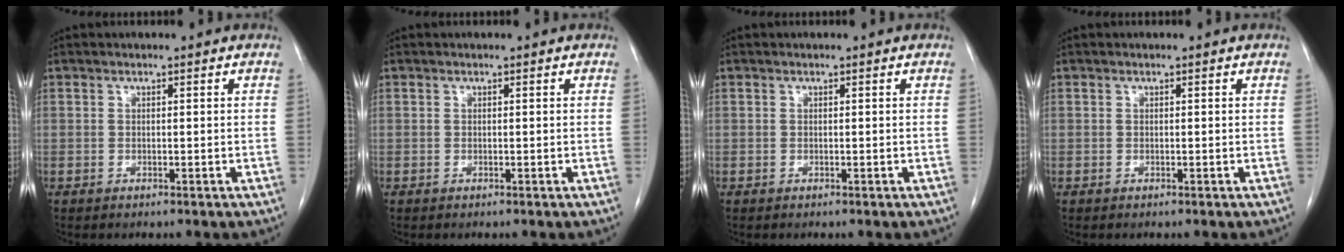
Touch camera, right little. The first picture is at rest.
{"total": 0.0}
{"total": 0.0}
{"total": 0.0}